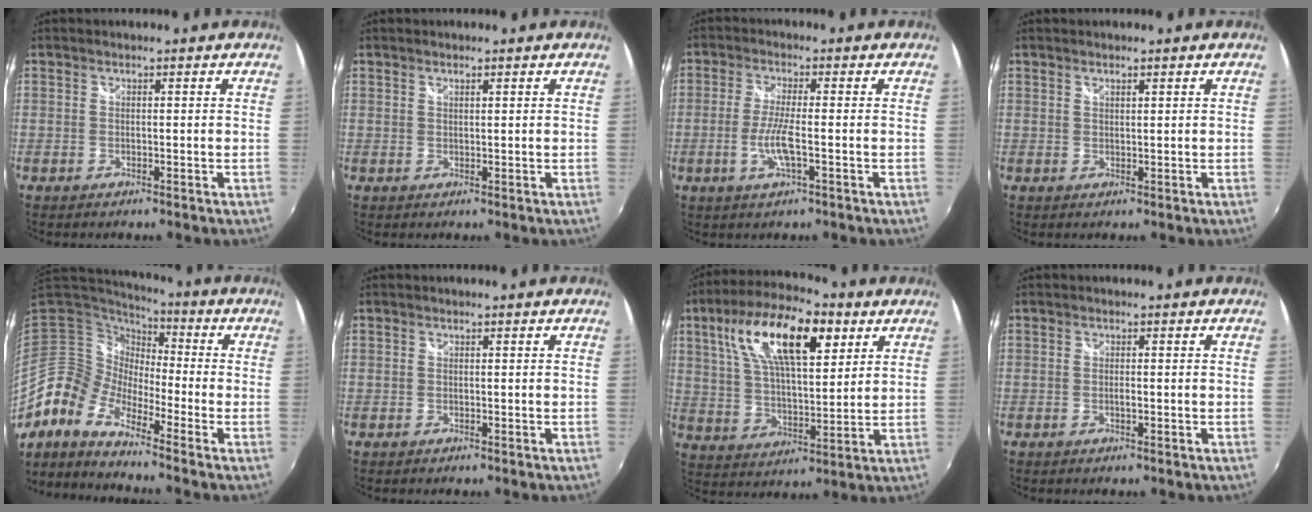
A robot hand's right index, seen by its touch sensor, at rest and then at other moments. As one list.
[{"total": 0.8, "force": [0.7, 0.0, 0.4], "torque": [-0.006, 0.001, 0.011]}, {"total": 5.8, "force": [-1.7, 0.6, 5.5], "torque": [-0.113, -0.007, -0.033]}, {"total": 1.0, "force": [0.9, 0.1, 0.5], "torque": [-0.006, 0.001, 0.014]}, {"total": 8.9, "force": [-4.8, 4.2, 6.1], "torque": [-0.091, 0.000, -0.114]}, {"total": 0.0}, {"total": 18.8, "force": [8.7, 7.4, 15.0], "torque": [-0.275, 0.035, 0.149]}, {"total": 0.6, "force": [-0.2, 0.1, 0.6], "torque": [-0.010, 0.003, -0.003]}]